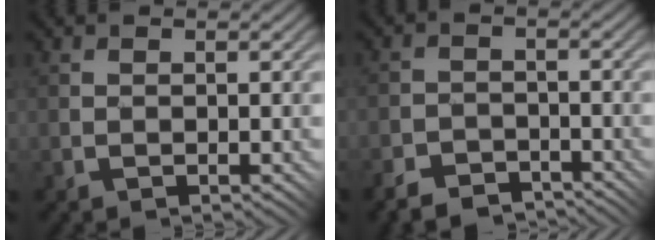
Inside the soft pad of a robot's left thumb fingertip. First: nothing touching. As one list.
[{"total": 4.1, "force": [-3.9, 1.3, 0.7], "torque": [-0.011, 0.002, -0.078]}]